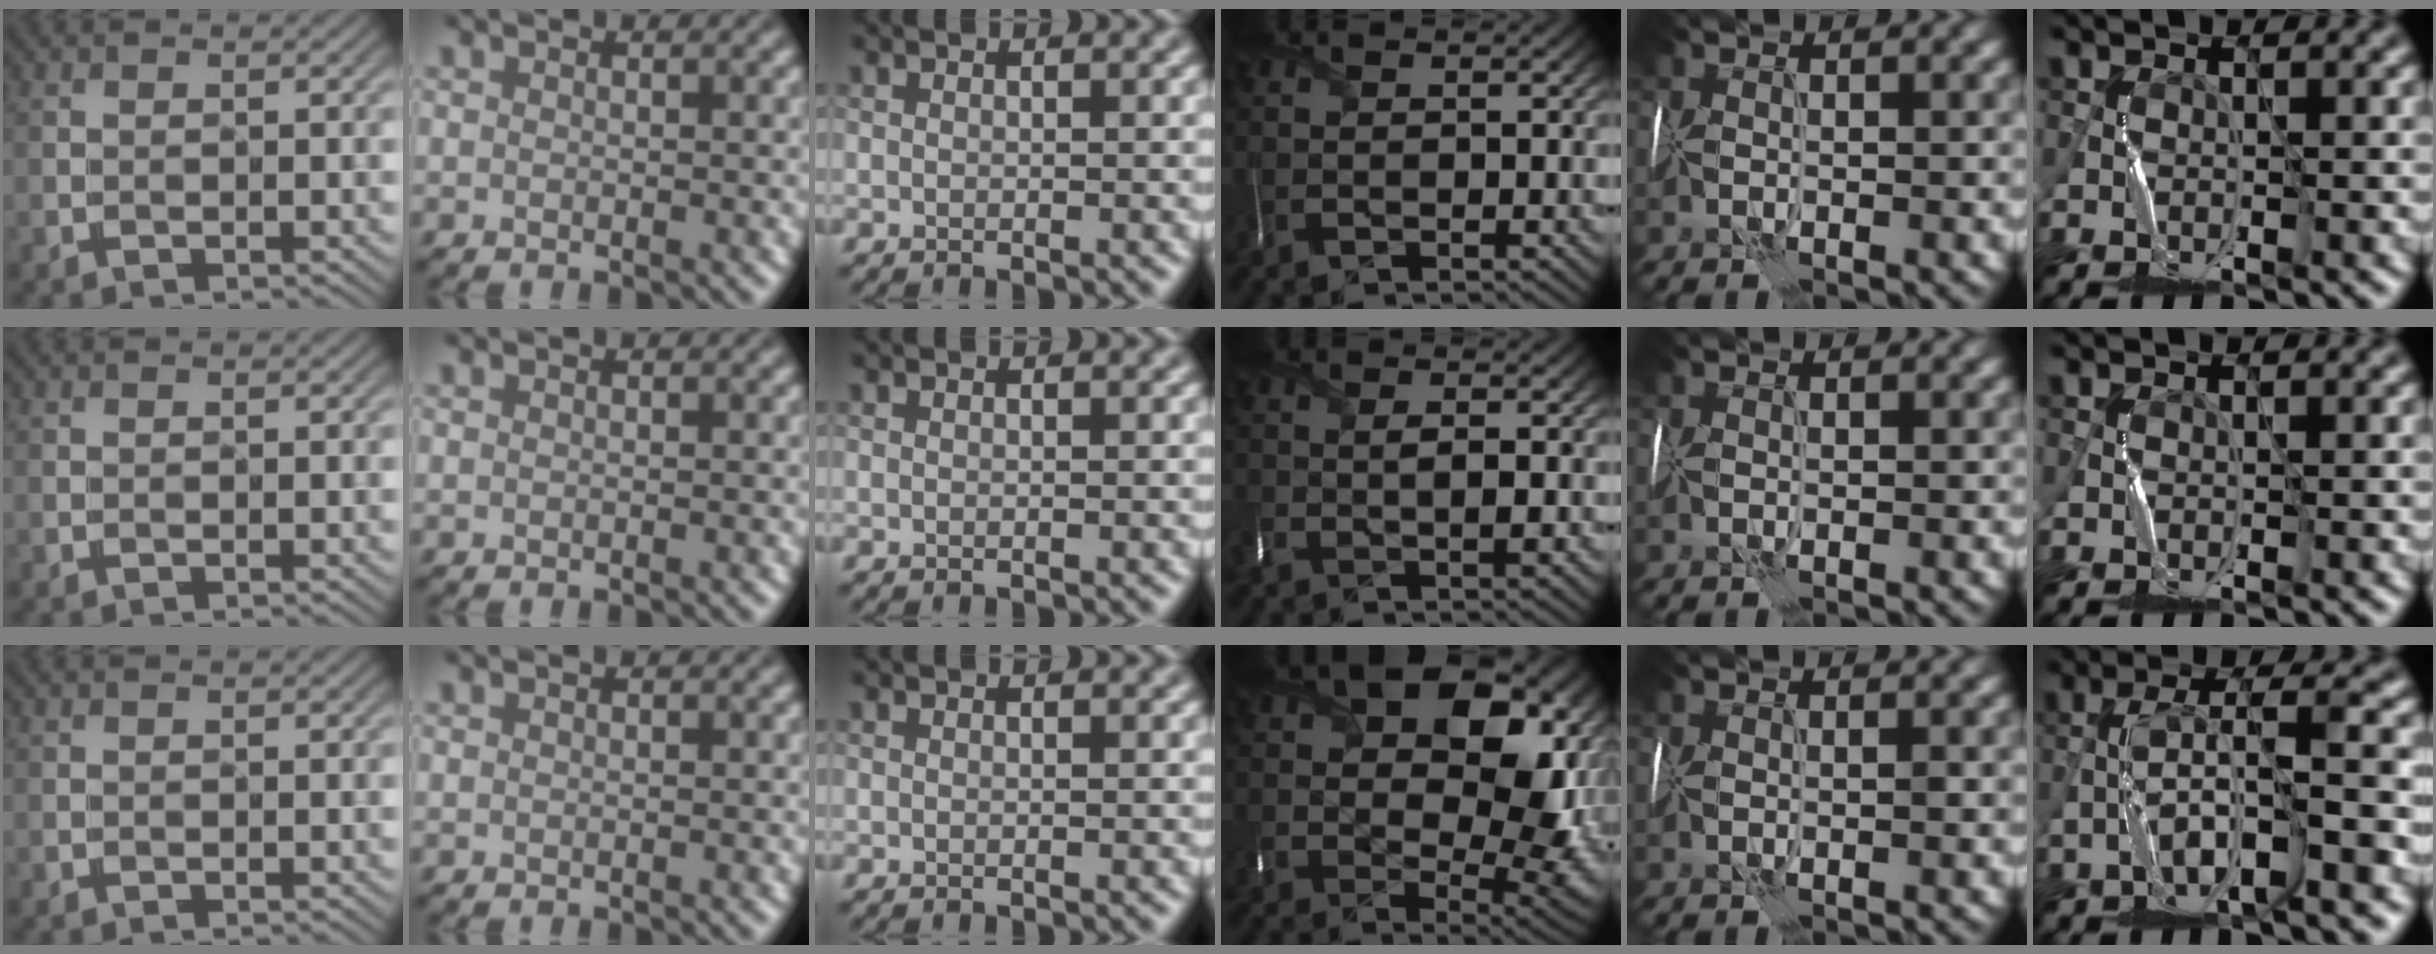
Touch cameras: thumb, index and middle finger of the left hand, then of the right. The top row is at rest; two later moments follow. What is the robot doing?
{"motion": "wrap", "object": "sponge"}